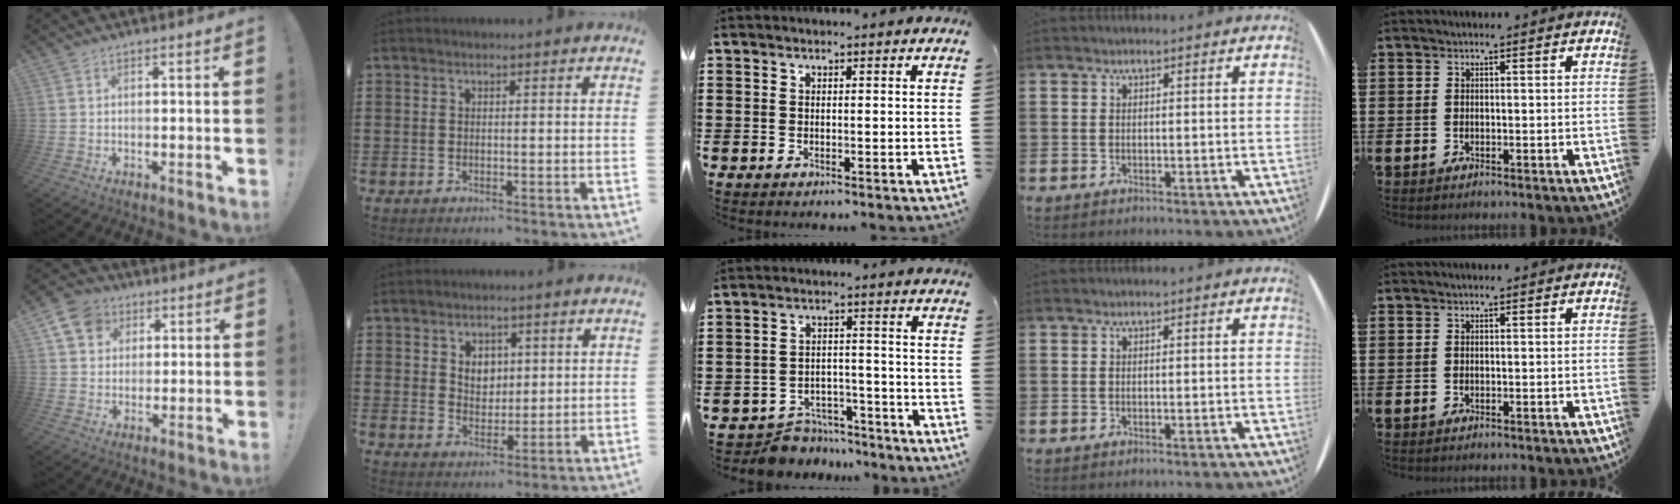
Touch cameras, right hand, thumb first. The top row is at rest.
{"thumb": {"total": 9.7, "force": [4.0, 8.1, 3.4], "torque": [-0.050, -0.015, 0.080]}, "index": {"total": 3.7, "force": [1.6, 3.0, 1.4], "torque": [-0.031, 0.008, 0.025]}, "middle": {"total": 5.3, "force": [-5.2, 1.0, 0.0], "torque": [-0.002, 0.016, -0.106]}}